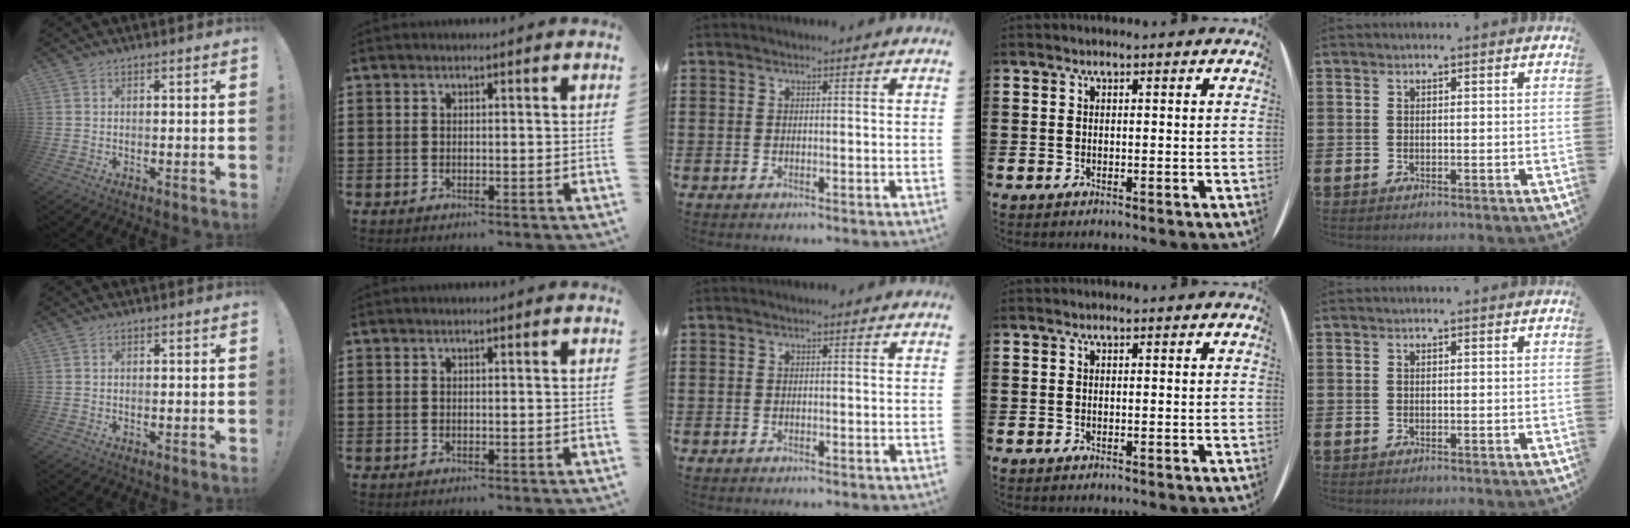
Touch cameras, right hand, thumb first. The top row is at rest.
{}